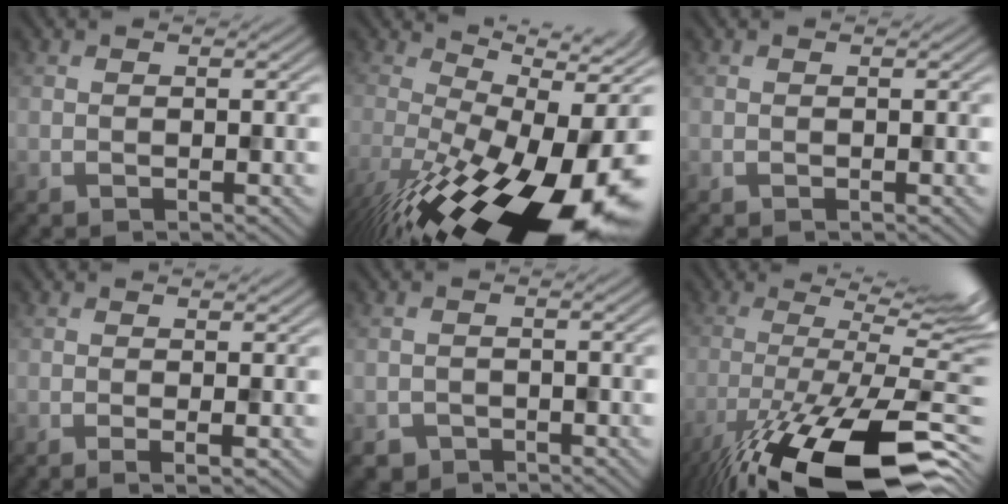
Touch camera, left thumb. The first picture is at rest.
{"total": 19.4, "force": [-6.6, 7.6, 16.6], "torque": [-0.247, -0.035, -0.080]}
{"total": 0.0}
{"total": 1.7, "force": [0.3, 0.2, 1.6], "torque": [-0.027, 0.004, 0.000]}
{"total": 1.8, "force": [-1.3, 1.2, 0.2], "torque": [-0.002, -0.005, -0.026]}
{"total": 19.5, "force": [-8.5, 4.1, 17.0], "torque": [-0.271, 0.000, -0.146]}